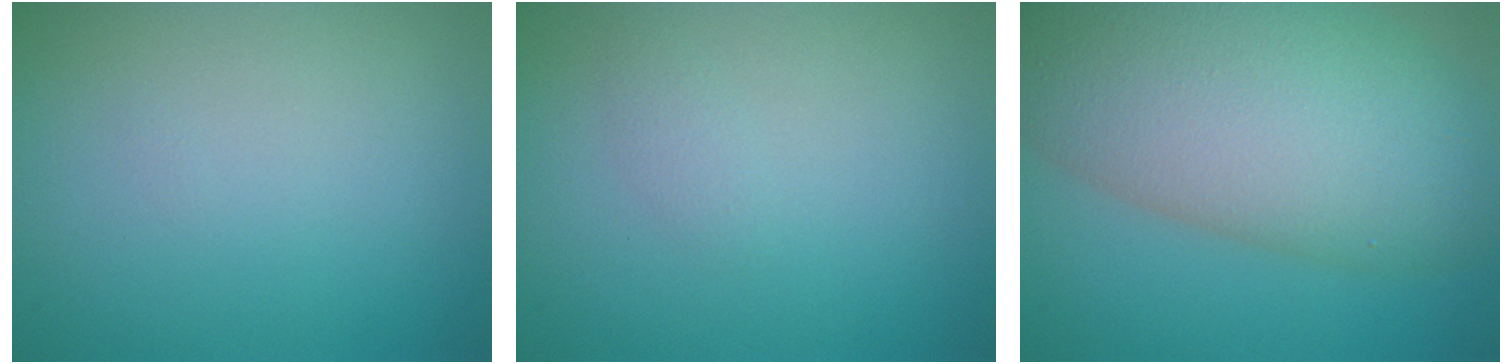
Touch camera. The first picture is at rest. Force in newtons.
{"total": 0.7, "press": 0.7, "slide": 0.0}
{"total": 12.1, "press": 12.1, "slide": 0.6}